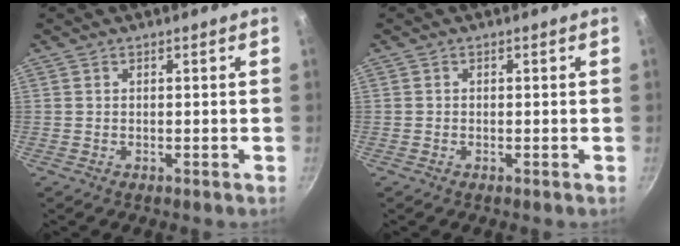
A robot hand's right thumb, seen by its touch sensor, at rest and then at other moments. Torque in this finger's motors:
{"motor_torque": [-0.33, 0.03, -0.27, 0.12, 0.03]}